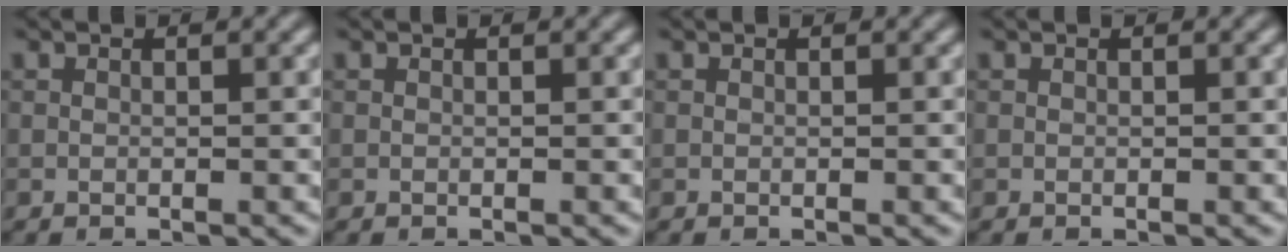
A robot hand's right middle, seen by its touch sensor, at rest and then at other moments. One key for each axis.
{"total": 0.0}
{"total": 0.0}
{"total": 0.0}